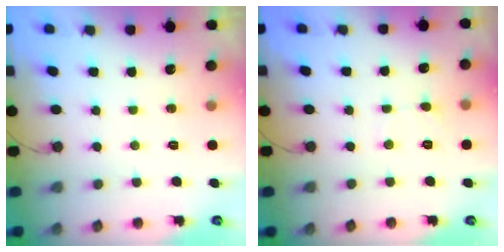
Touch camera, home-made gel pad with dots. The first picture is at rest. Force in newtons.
{"total": 1.9, "press": 1.9, "slide": 0.2}